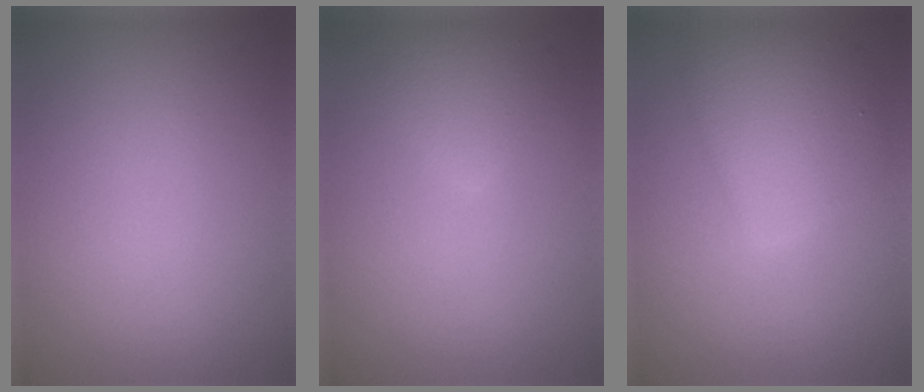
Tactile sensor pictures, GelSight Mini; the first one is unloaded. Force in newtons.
{"total": 2.6, "press": 2.6, "slide": 0.1}
{"total": 4.3, "press": 4.3, "slide": 0.2}